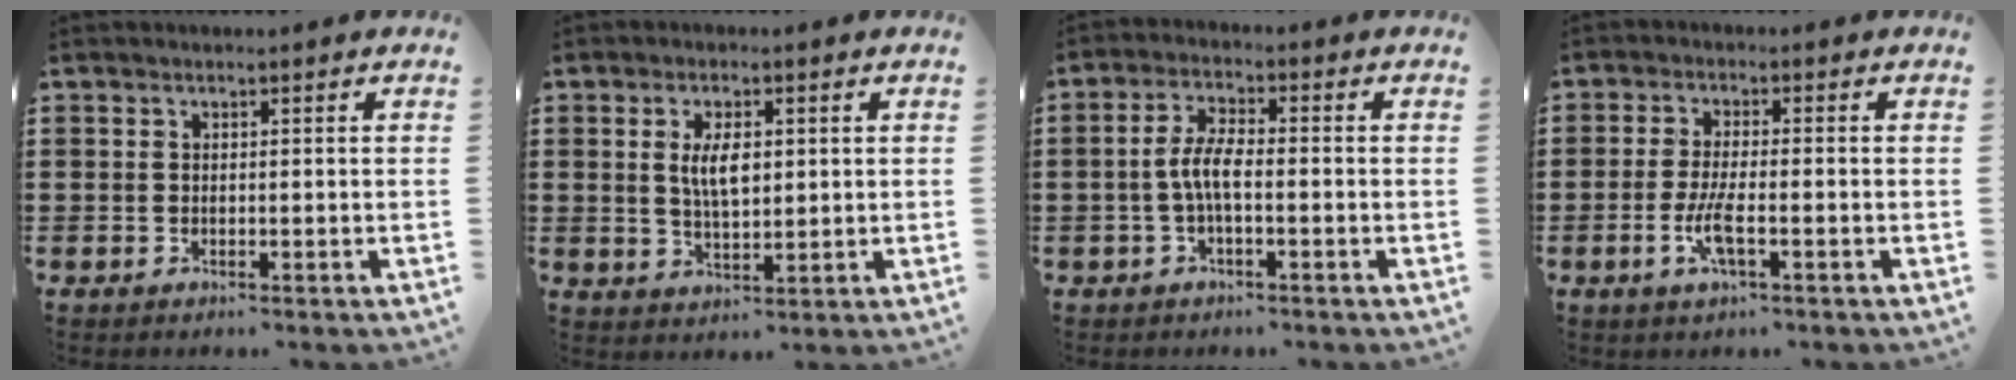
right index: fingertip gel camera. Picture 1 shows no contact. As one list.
[{"total": 5.2, "force": [0.8, 2.2, 4.6], "torque": [-0.086, 0.004, 0.009]}, {"total": 5.0, "force": [-1.2, 1.4, 4.6], "torque": [-0.111, -0.005, -0.031]}, {"total": 4.5, "force": [-1.7, 0.8, 4.0], "torque": [-0.087, -0.006, -0.035]}]